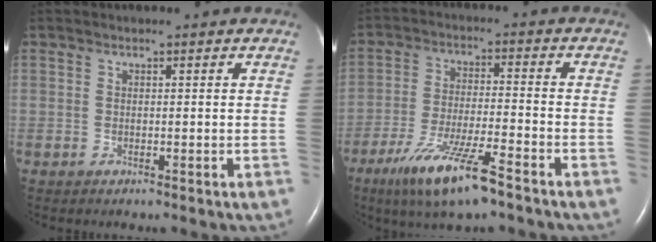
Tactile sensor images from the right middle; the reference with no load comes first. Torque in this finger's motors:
{"motor_torque": [1.17, -0.97, 0.48, 0.18]}